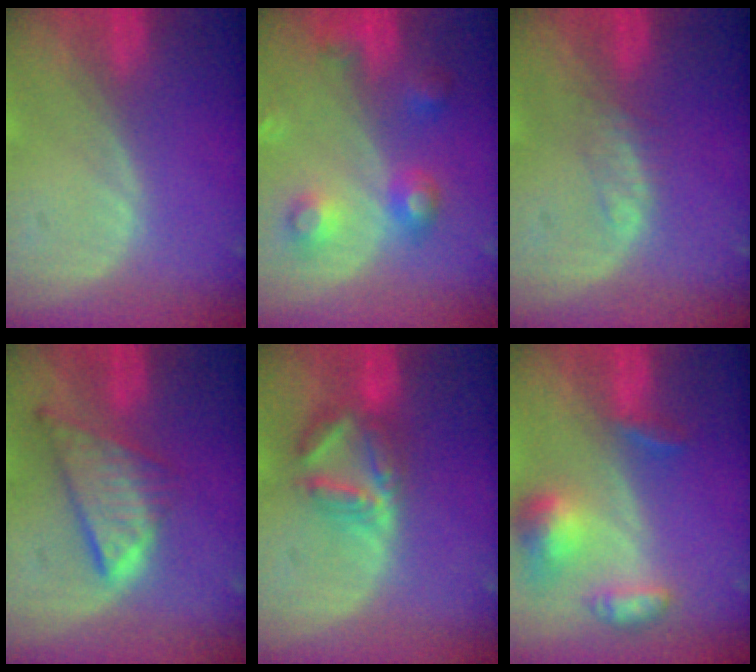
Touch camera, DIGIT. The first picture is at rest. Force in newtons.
{"total": 5.9, "press": 5.8, "slide": 0.4}
{"total": 1.8, "press": 1.8, "slide": 0.1}
{"total": 8.6, "press": 7.3, "slide": 4.5}
{"total": 5.9, "press": 5.9, "slide": 0.5}
{"total": 7.1, "press": 6.6, "slide": 2.6}